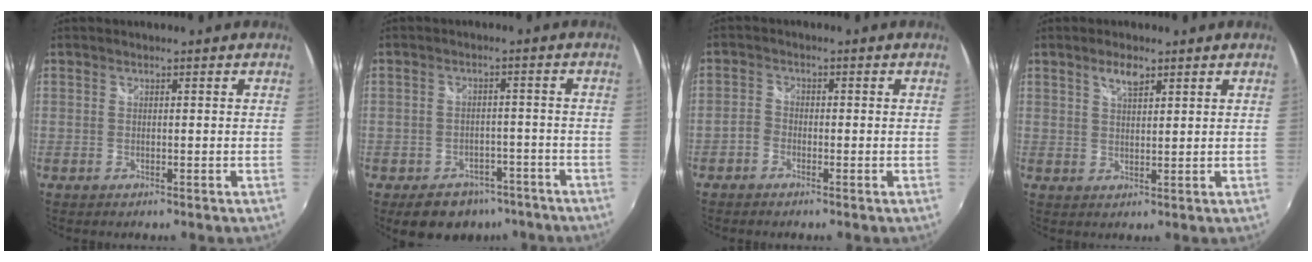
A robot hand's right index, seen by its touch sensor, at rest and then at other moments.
{"total": 8.8, "force": [-6.0, 5.9, 2.5], "torque": [-0.055, 0.025, -0.068]}
{"total": 2.2, "force": [-1.5, 1.4, 0.7], "torque": [-0.016, 0.005, -0.033]}
{"total": 3.3, "force": [2.2, 1.2, 2.2], "torque": [-0.037, 0.004, 0.038]}